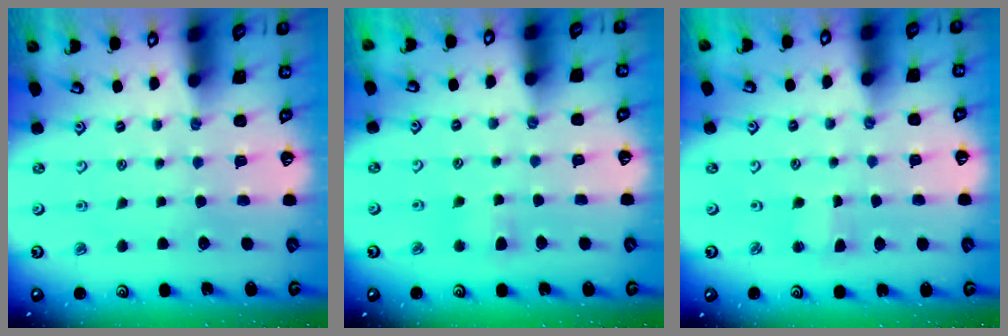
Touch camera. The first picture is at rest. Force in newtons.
{"total": 3.5, "press": 3.5, "slide": 0.6}
{"total": 1.9, "press": 1.9, "slide": 0.3}